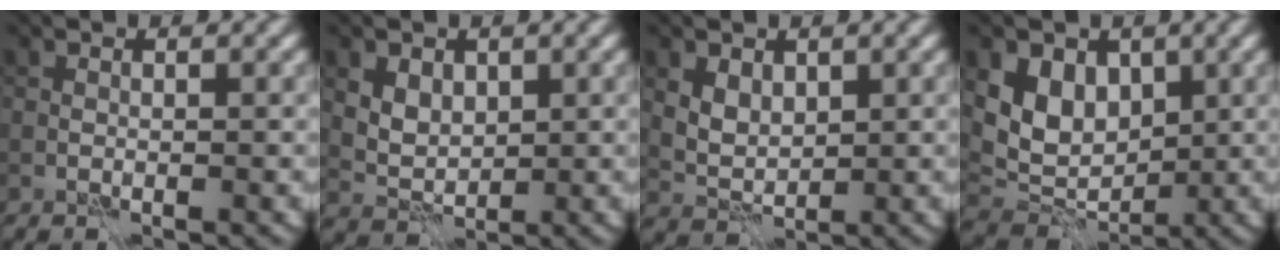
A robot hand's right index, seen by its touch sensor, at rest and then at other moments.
{"total": 3.5, "force": [1.3, 2.5, 2.1], "torque": [-0.041, -0.002, 0.026]}
{"total": 2.8, "force": [1.0, 1.9, 1.7], "torque": [-0.037, -0.006, 0.023]}
{"total": 5.7, "force": [1.9, 4.2, 3.4], "torque": [-0.061, -0.010, 0.031]}